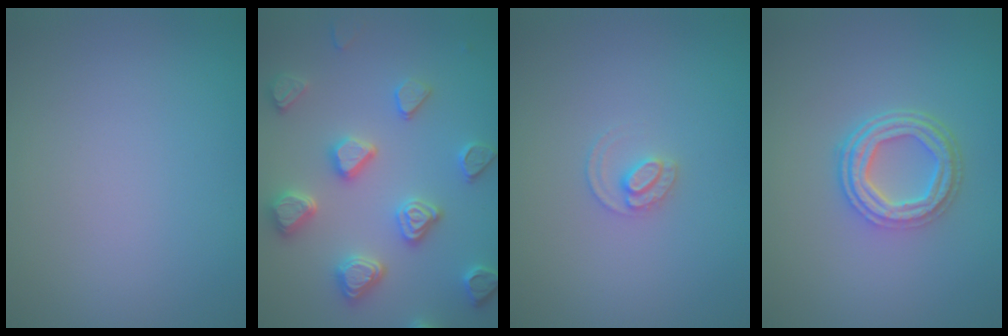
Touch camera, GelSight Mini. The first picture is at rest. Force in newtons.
{"total": 4.6, "press": 4.5, "slide": 1.0}
{"total": 1.5, "press": 1.5, "slide": 0.2}
{"total": 4.3, "press": 3.3, "slide": 2.7}